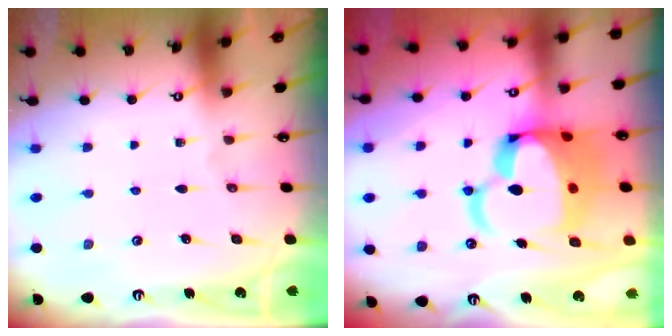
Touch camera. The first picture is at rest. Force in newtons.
{"total": 17.6, "press": 17.4, "slide": 2.3}